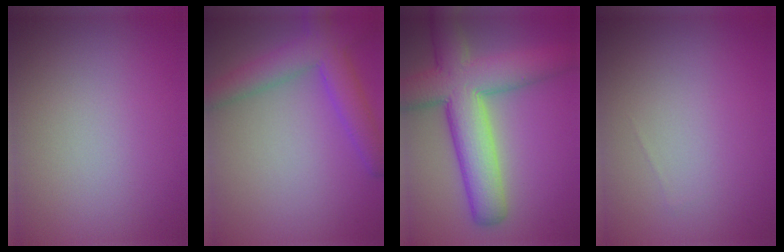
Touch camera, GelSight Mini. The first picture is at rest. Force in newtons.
{"total": 5.1, "press": 5.0, "slide": 0.3}
{"total": 9.8, "press": 9.7, "slide": 0.6}
{"total": 0.0}